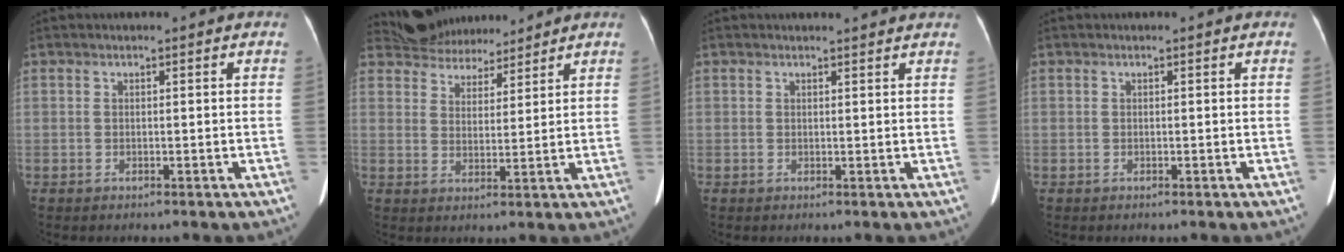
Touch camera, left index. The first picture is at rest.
{"total": 8.9, "force": [8.3, 3.3, 0.7], "torque": [-0.005, 0.018, 0.132]}
{"total": 3.2, "force": [3.1, 0.1, 0.8], "torque": [-0.011, 0.009, 0.030]}
{"total": 0.0}